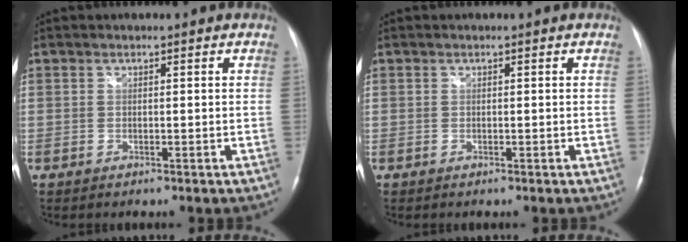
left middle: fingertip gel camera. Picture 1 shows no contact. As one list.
[{"total": 0.0}]